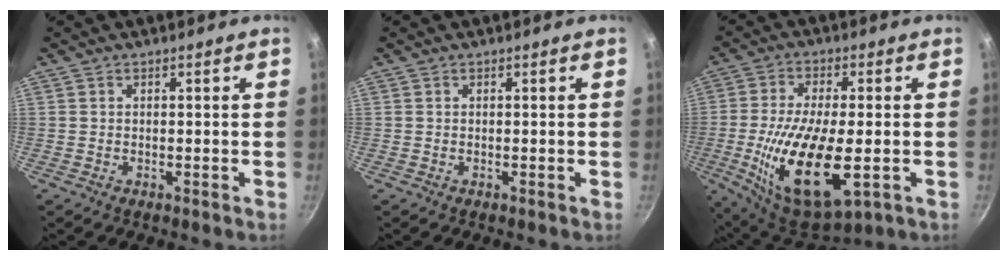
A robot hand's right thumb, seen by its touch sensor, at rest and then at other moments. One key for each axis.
{"total": 0.0}
{"total": 19.8, "fx": -4.0, "fy": 8.1, "fz": 17.6, "tx": -0.328, "ty": -0.005, "tz": -0.065}